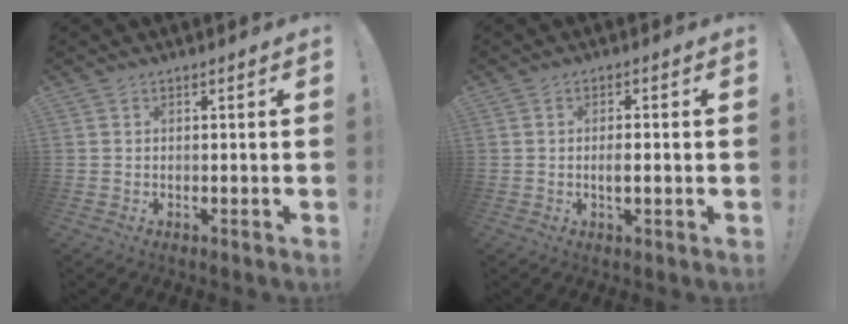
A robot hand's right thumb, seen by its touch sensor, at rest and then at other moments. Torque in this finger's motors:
{"motor_torque": [-0.20, 0.17, 0.11, 0.19, 0.05]}